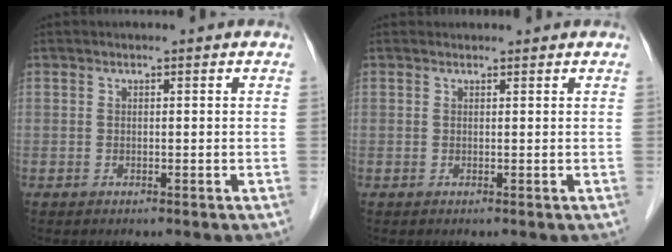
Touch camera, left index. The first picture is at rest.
{"total": 1.2, "force": [1.2, 0.3, -0.1], "torque": [-0.008, 0.012, 0.017]}